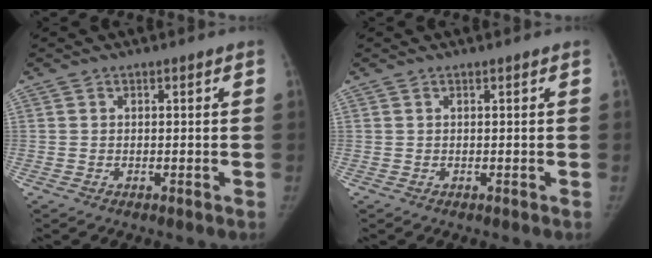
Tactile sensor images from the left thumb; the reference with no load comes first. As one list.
[{"total": 0.0}]